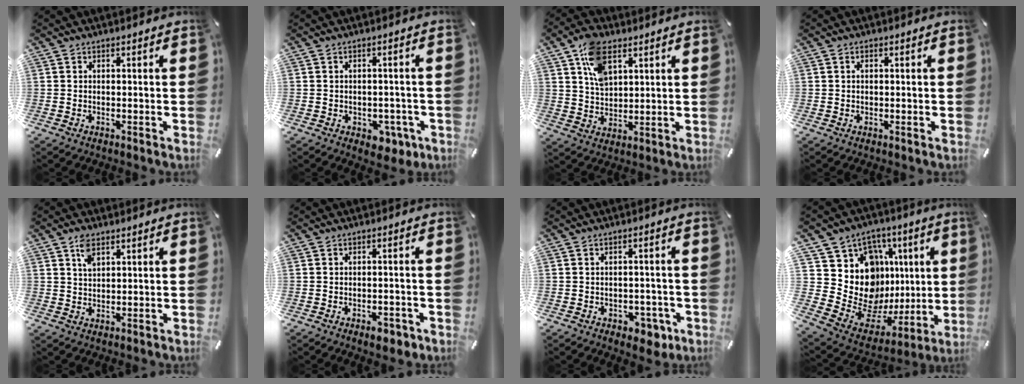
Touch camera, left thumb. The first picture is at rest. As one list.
[{"total": 4.6, "force": [-1.8, 3.5, 2.4], "torque": [-0.022, 0.006, -0.031]}, {"total": 9.7, "force": [4.8, 5.9, 6.0], "torque": [-0.104, -0.005, 0.090]}, {"total": 0.9, "force": [0.2, 0.6, 0.6], "torque": [-0.013, 0.006, 0.001]}, {"total": 3.7, "force": [2.1, 1.9, 2.4], "torque": [-0.045, -0.002, 0.036]}, {"total": 3.9, "force": [-2.5, 2.0, 2.2], "torque": [-0.030, 0.015, -0.042]}, {"total": 5.0, "force": [-2.6, 3.3, 2.7], "torque": [-0.031, 0.016, -0.045]}, {"total": 19.3, "force": [2.7, 16.7, 9.4], "torque": [-0.139, -0.054, 0.084]}]